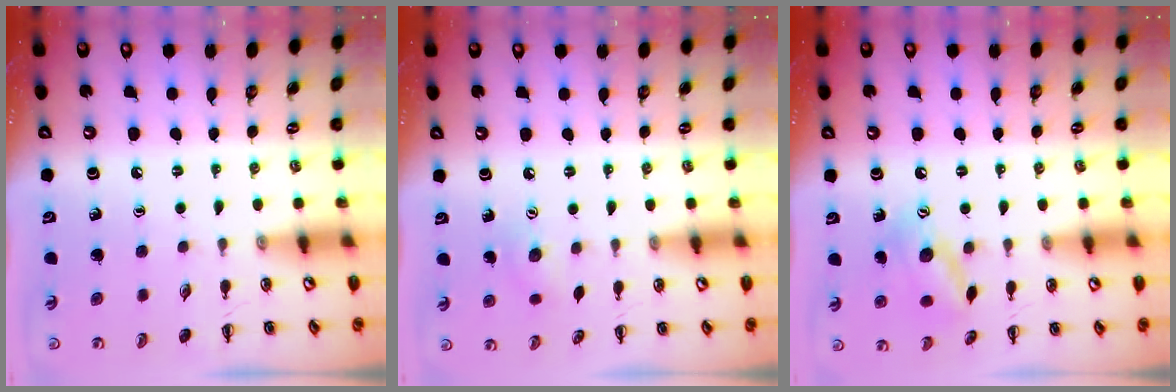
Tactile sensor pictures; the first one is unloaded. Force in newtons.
{"total": 5.7, "press": 5.5, "slide": 1.4}
{"total": 11.6, "press": 11.6, "slide": 0.8}